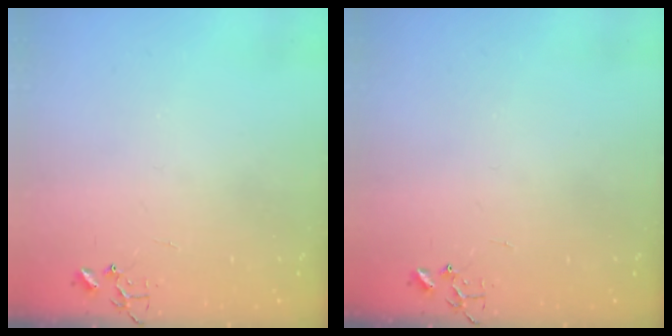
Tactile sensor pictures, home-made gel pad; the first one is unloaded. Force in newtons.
{"total": 0.0}